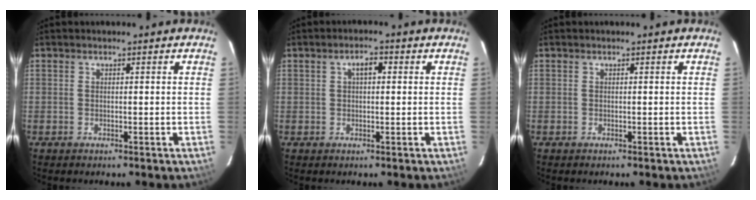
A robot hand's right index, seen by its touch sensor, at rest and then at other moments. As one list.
[{"total": 2.5, "force": [0.6, 1.3, 2.1], "torque": [-0.037, 0.012, 0.010]}, {"total": 0.0}]